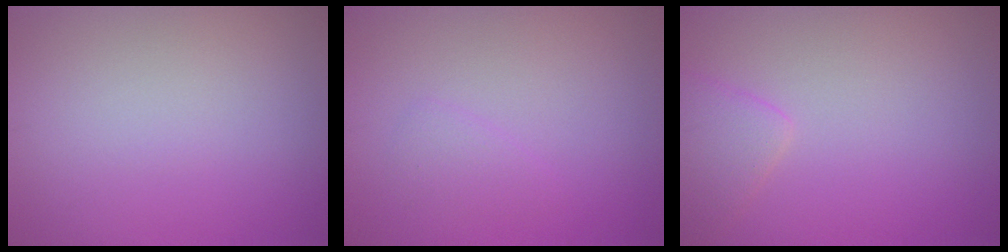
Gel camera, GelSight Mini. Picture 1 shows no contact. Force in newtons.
{"total": 1.1, "press": 1.1, "slide": 0.1}
{"total": 2.2, "press": 2.2, "slide": 0.2}